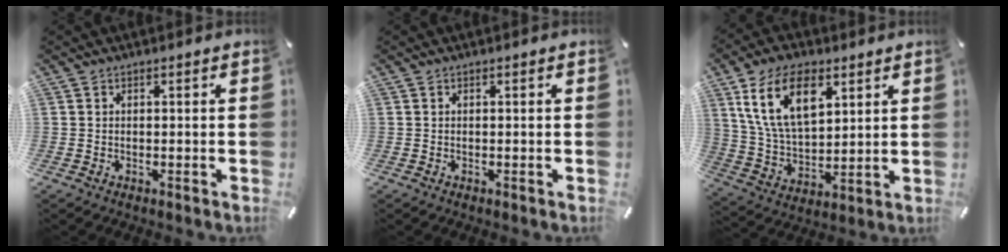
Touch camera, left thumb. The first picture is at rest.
{"total": 0.0}
{"total": 15.4, "force": [7.4, 8.7, 10.4], "torque": [-0.230, -0.012, 0.131]}